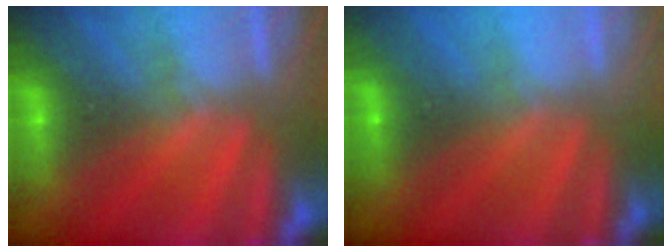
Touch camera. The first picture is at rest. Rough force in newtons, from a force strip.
{"total": 3.3}